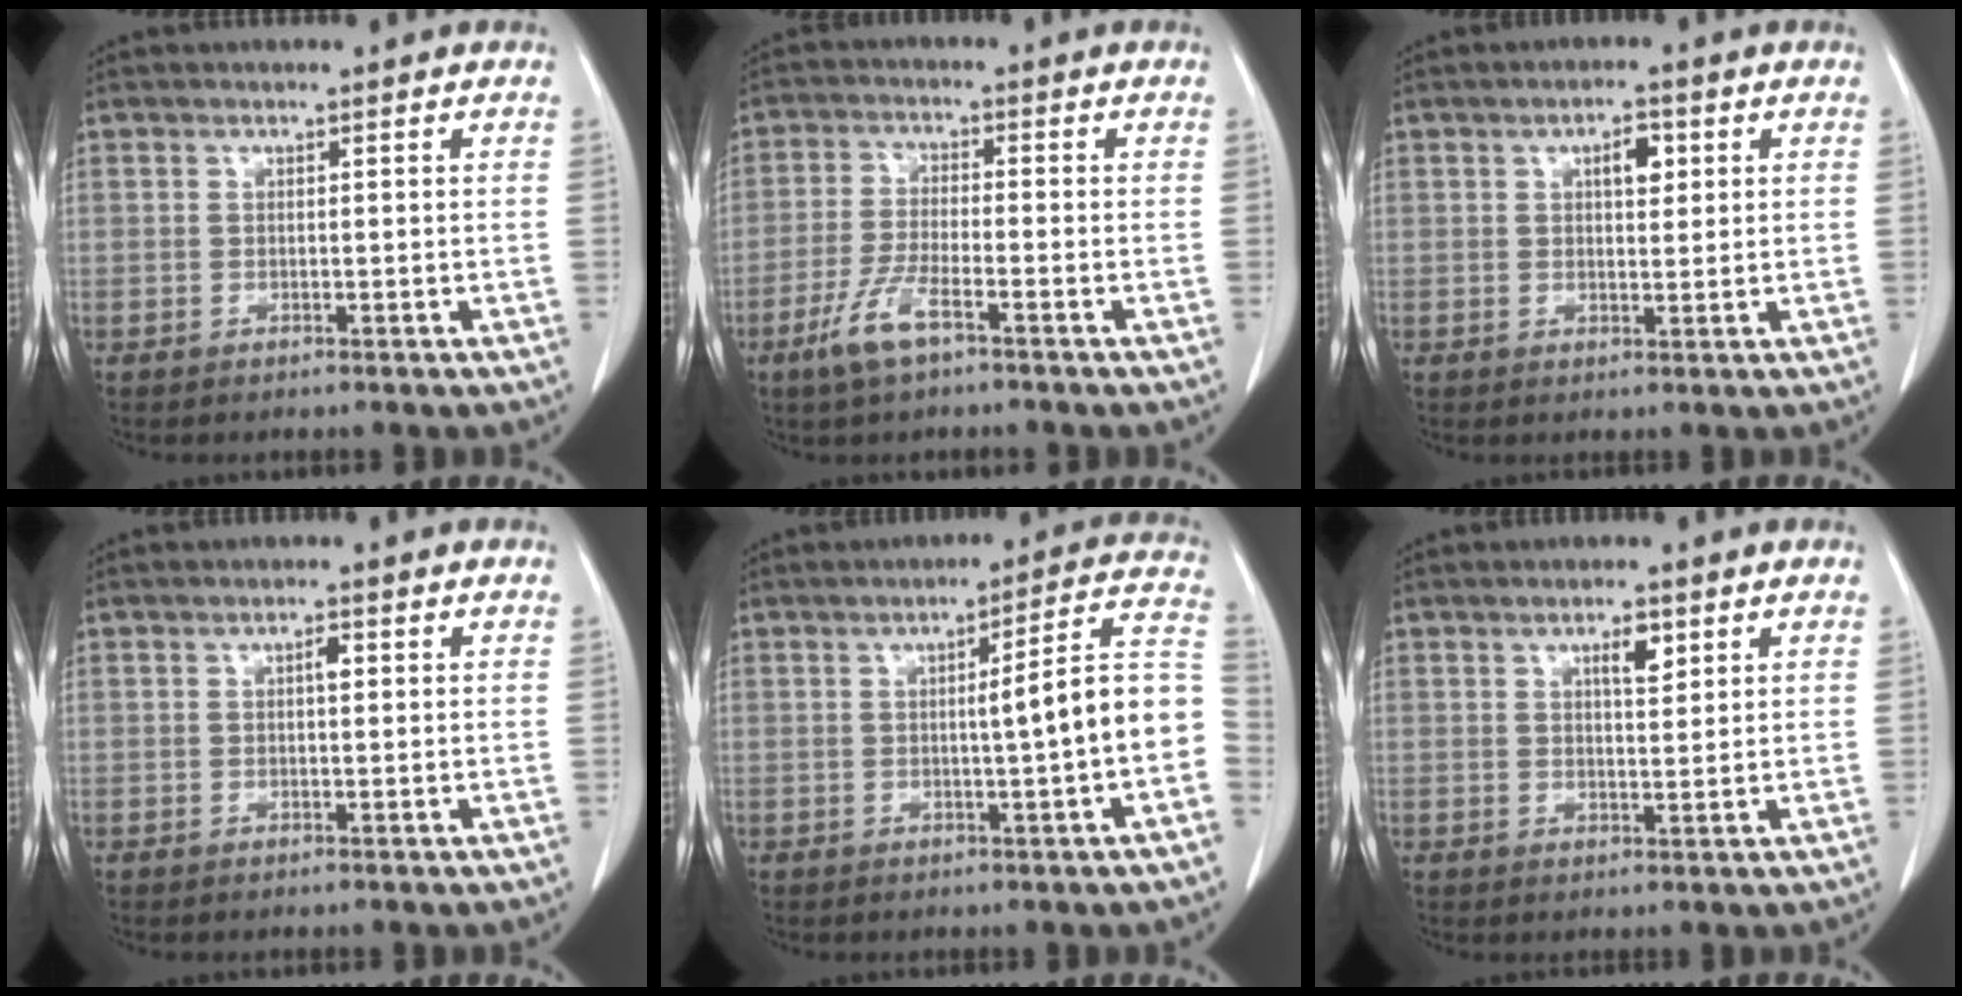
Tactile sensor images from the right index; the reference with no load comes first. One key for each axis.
{"total": 6.1, "fx": -3.7, "fy": 1.1, "fz": 4.8, "tx": -0.107, "ty": -0.008, "tz": -0.070}
{"total": 3.5, "fx": 1.3, "fy": 1.4, "fz": 2.9, "tx": -0.046, "ty": 0.002, "tz": 0.019}
{"total": 1.4, "fx": 0.3, "fy": 0.4, "fz": 1.3, "tx": -0.022, "ty": 0.003, "tz": 0.005}
{"total": 10.8, "fx": -1.3, "fy": -0.2, "fz": 10.7, "tx": -0.134, "ty": 0.025, "tz": -0.023}
{"total": 3.2, "fx": 1.7, "fy": 0.9, "fz": 2.6, "tx": -0.045, "ty": -0.001, "tz": 0.028}